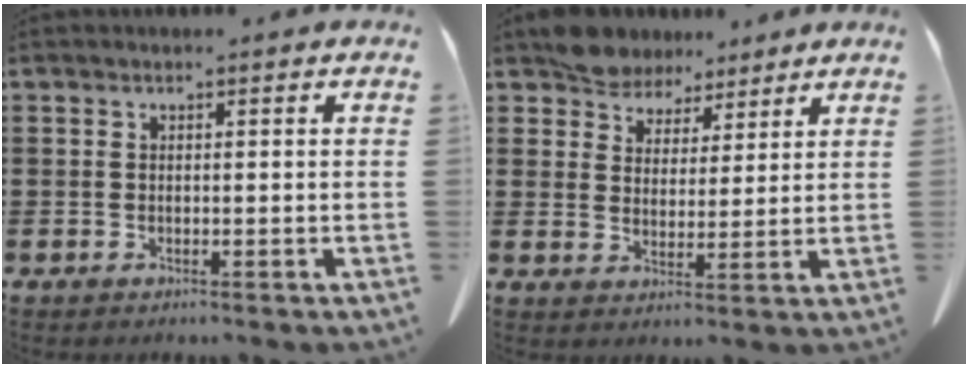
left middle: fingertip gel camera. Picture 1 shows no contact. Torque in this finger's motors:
{"motor_torque": [2.14, 0.00, 0.17, 0.05]}